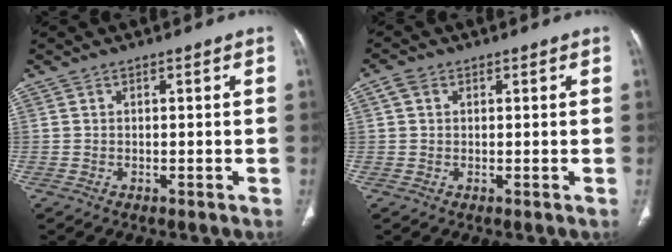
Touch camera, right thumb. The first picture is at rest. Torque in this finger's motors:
{"motor_torque": [0.07, 0.04, 0.09, -0.12, 0.01]}